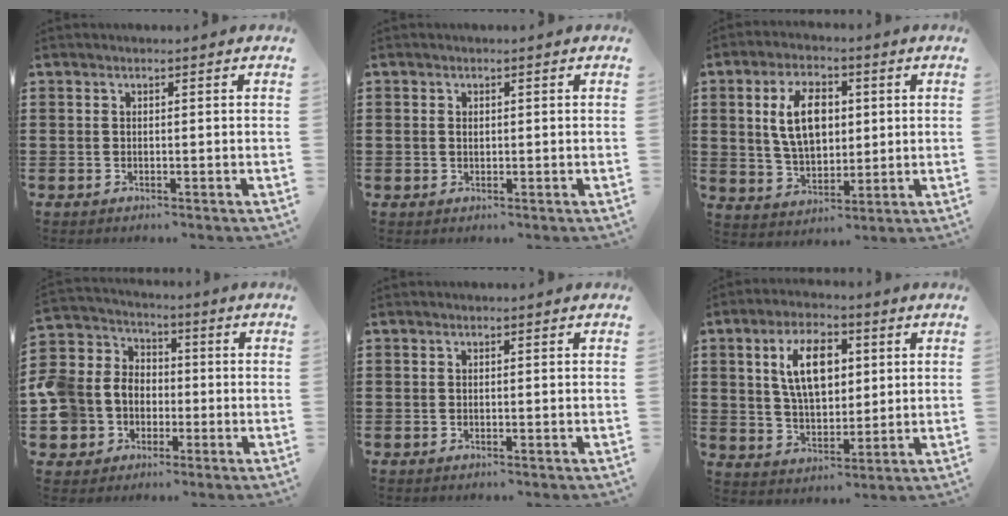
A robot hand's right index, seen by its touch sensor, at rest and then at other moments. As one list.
[{"total": 0.8, "force": [0.1, 0.7, 0.5], "torque": [-0.012, 0.003, 0.003]}, {"total": 9.5, "force": [1.8, 5.6, 7.4], "torque": [-0.152, 0.010, 0.025]}, {"total": 8.5, "force": [-1.6, 8.2, 1.9], "torque": [-0.093, 0.007, -0.032]}, {"total": 0.0}, {"total": 9.3, "force": [2.8, 5.0, 7.4], "torque": [-0.156, 0.012, 0.044]}]